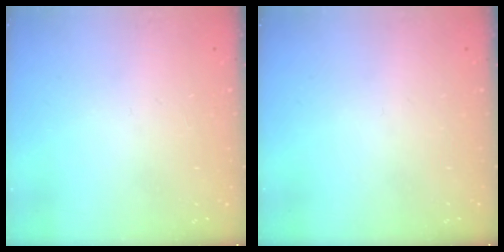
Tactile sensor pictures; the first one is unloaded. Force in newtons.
{"total": 0.0}